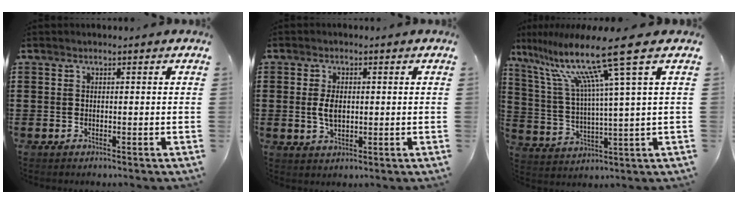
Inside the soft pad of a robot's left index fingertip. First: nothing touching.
{"total": 3.9, "force": [0.3, 2.2, 3.3], "torque": [-0.075, 0.005, 0.001]}
{"total": 14.5, "force": [8.1, 0.0, 12.0], "torque": [-0.254, -0.033, 0.119]}